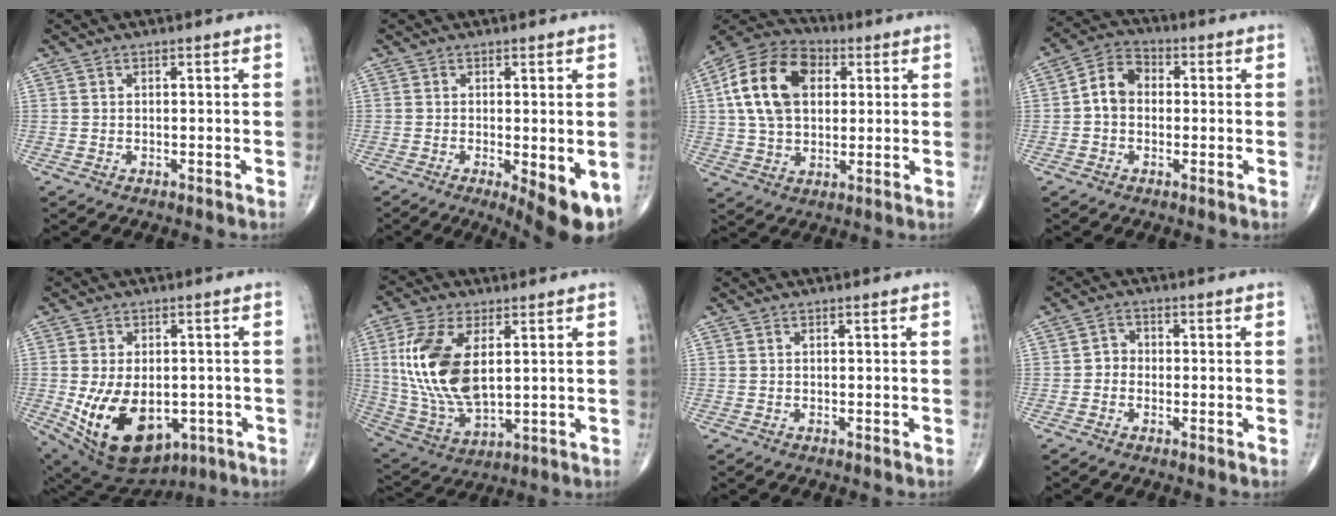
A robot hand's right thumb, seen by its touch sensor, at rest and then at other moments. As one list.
[{"total": 9.5, "force": [-3.2, 2.7, 8.5], "torque": [-0.114, -0.025, -0.042]}, {"total": 16.9, "force": [3.7, 11.2, 12.1], "torque": [-0.213, 0.015, 0.061]}, {"total": 6.9, "force": [-0.1, 5.4, 4.3], "torque": [-0.062, 0.025, -0.014]}, {"total": 17.7, "force": [-4.6, 11.1, 13.1], "torque": [-0.225, -0.008, -0.042]}, {"total": 17.0, "force": [3.5, 8.8, 14.0], "torque": [-0.287, -0.016, 0.079]}, {"total": 0.0}, {"total": 2.6, "force": [-0.6, 2.3, 1.1], "torque": [-0.002, 0.010, -0.018]}]